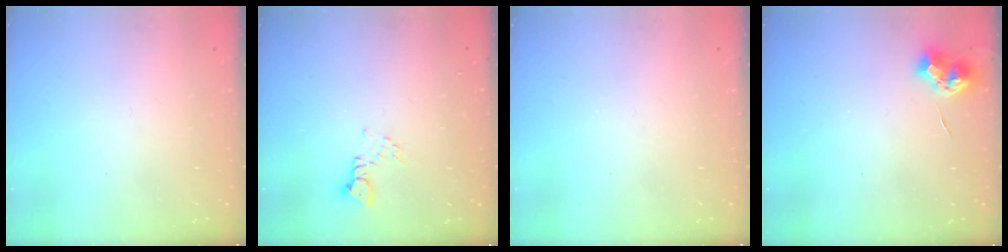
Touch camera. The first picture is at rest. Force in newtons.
{"total": 2.5, "press": 2.5, "slide": 0.3}
{"total": 0.0}
{"total": 8.4, "press": 8.4, "slide": 0.5}